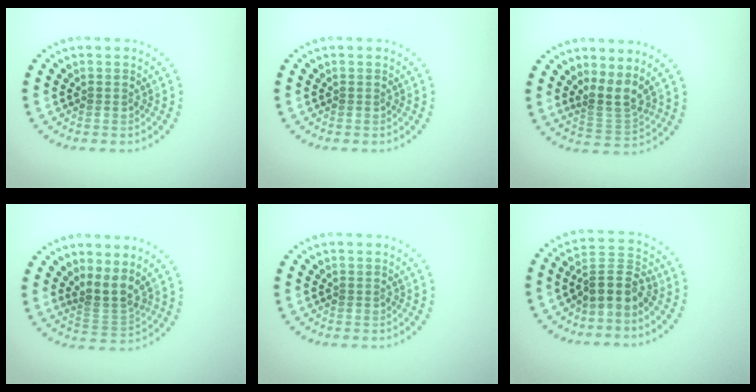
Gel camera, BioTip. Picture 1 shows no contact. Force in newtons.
{"total": 0.0}
{"total": 2.9, "press": 1.9, "slide": 2.2}
{"total": 3.0, "press": 2.1, "slide": 2.0}
{"total": 0.0}
{"total": 3.5, "press": 3.0, "slide": 1.7}